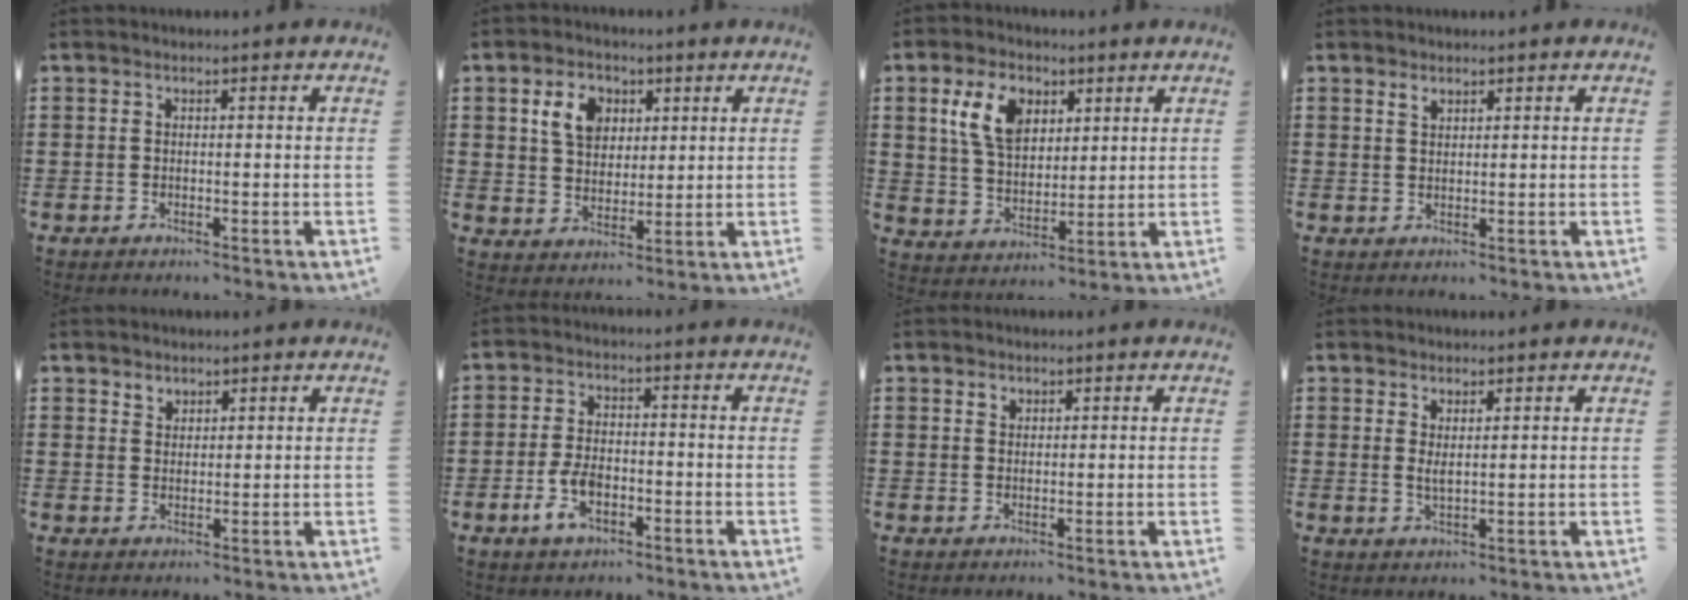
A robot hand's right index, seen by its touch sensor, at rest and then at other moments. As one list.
[{"total": 6.1, "force": [2.4, 4.5, 3.3], "torque": [-0.068, 0.012, 0.039]}, {"total": 8.3, "force": [3.6, 5.3, 5.2], "torque": [-0.107, 0.013, 0.064]}, {"total": 1.2, "force": [1.0, 0.6, 0.3], "torque": [-0.010, 0.001, 0.018]}, {"total": 1.9, "force": [1.6, 1.1, -0.1], "torque": [-0.003, 0.004, 0.032]}, {"total": 5.2, "force": [-2.0, 2.8, 3.9], "torque": [-0.094, -0.001, -0.043]}, {"total": 1.1, "force": [0.8, 0.8, 0.2], "torque": [-0.007, 0.000, 0.016]}, {"total": 1.9, "force": [1.0, 0.5, 1.5], "torque": [-0.031, 0.000, 0.018]}]